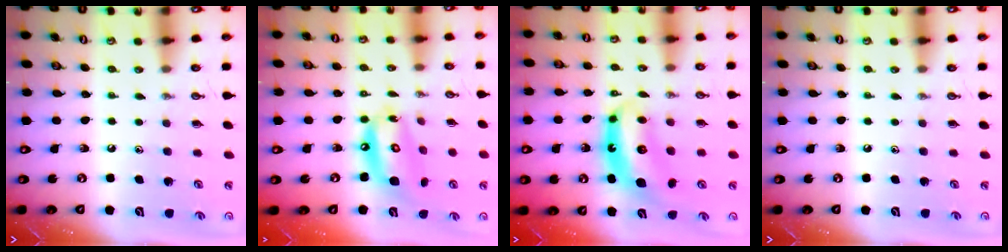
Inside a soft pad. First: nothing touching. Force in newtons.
{"total": 12.9, "press": 12.7, "slide": 1.9}
{"total": 7.9, "press": 7.9, "slide": 0.7}
{"total": 0.0}